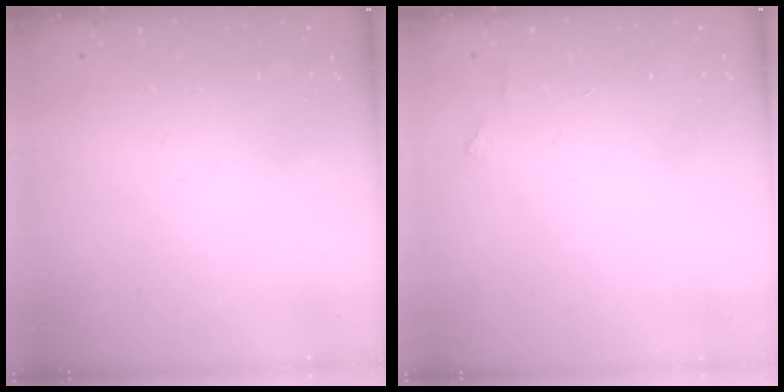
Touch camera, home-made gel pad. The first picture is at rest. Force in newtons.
{"total": 2.6, "press": 2.6, "slide": 0.2}